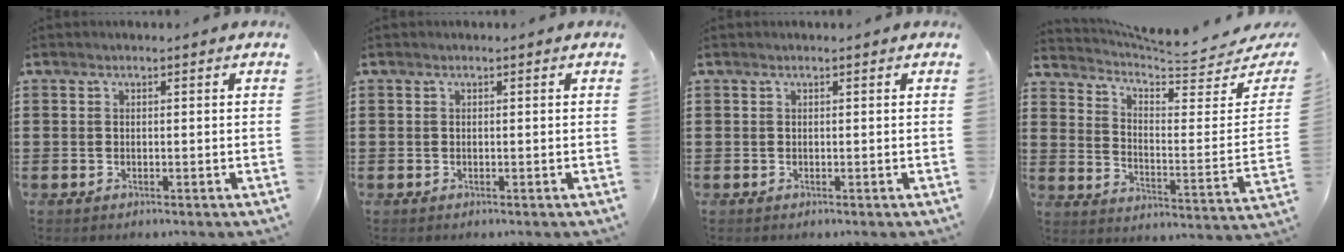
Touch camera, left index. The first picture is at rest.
{"total": 0.0}
{"total": 0.0}
{"total": 4.9, "force": [4.2, 0.9, 2.4], "torque": [-0.062, -0.043, 0.065]}